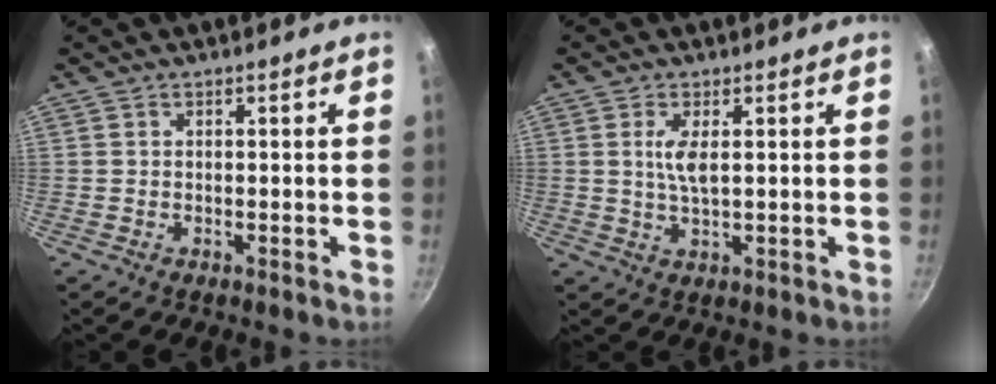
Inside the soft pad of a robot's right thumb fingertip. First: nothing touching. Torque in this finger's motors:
{"motor_torque": [0.57, 0.75, 0.87, 0.33, 0.02]}